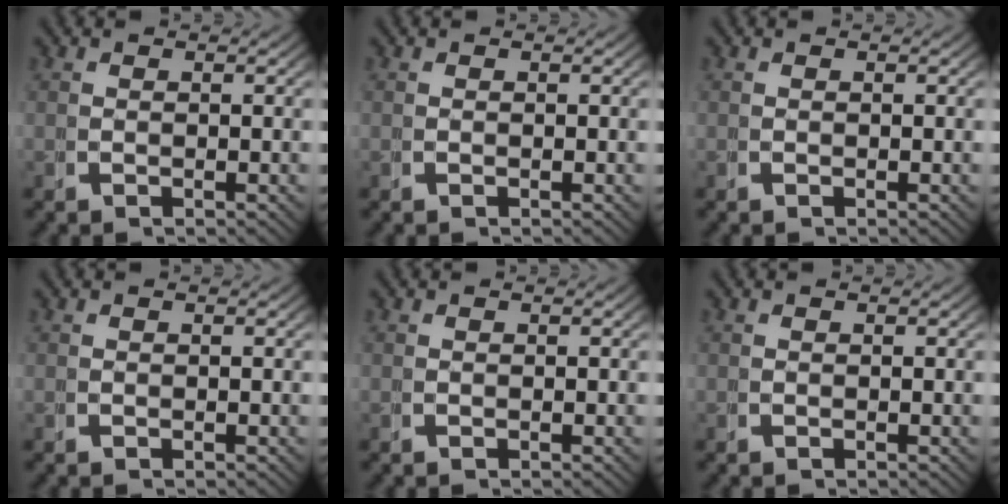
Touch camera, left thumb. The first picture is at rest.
{"total": 0.0}
{"total": 0.0}
{"total": 0.0}
{"total": 0.0}
{"total": 0.0}